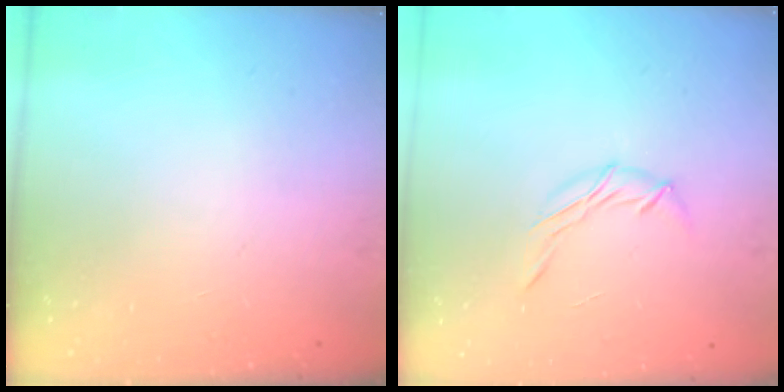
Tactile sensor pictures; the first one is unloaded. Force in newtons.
{"total": 6.5, "press": 6.5, "slide": 0.4}